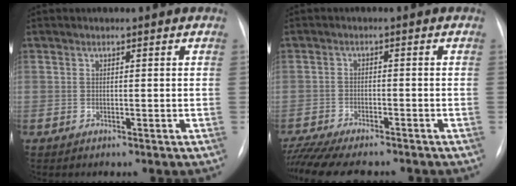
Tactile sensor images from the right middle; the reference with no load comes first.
{"total": 12.4, "force": [-10.9, 2.4, 5.5], "torque": [-0.097, -0.011, -0.163]}